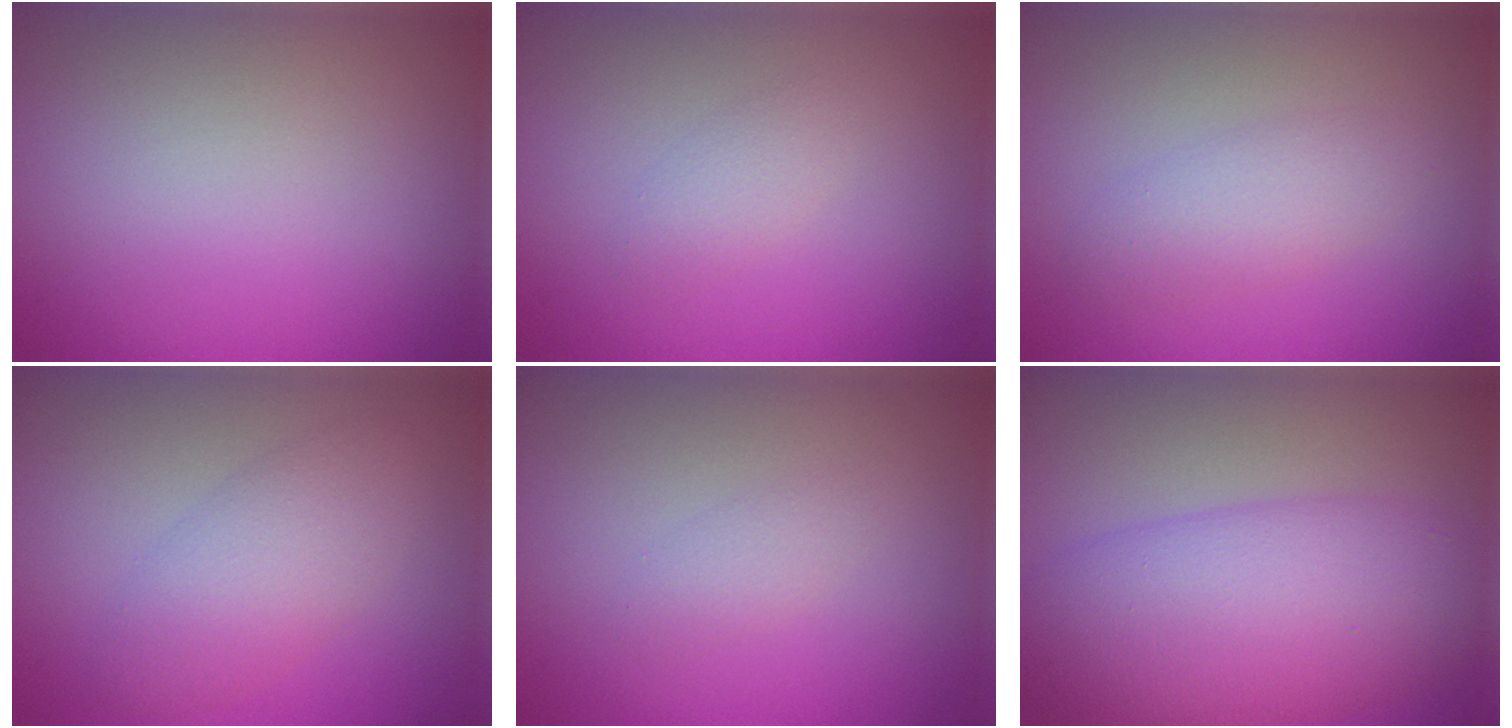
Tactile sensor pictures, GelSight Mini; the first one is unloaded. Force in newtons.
{"total": 1.4, "press": 1.4, "slide": 0.1}
{"total": 2.4, "press": 2.4, "slide": 0.2}
{"total": 3.8, "press": 3.8, "slide": 0.1}
{"total": 1.1, "press": 1.1, "slide": 0.1}
{"total": 8.9, "press": 8.9, "slide": 0.0}